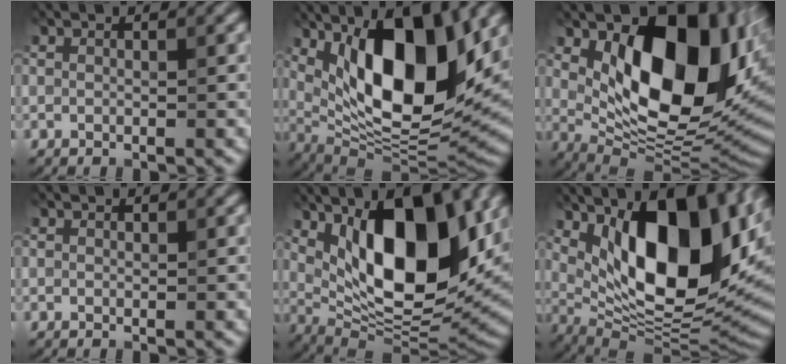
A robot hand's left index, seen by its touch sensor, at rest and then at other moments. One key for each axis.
{"total": 15.5, "fx": 4.9, "fy": 6.0, "fz": 13.5, "tx": -0.202, "ty": -0.008, "tz": 0.077}
{"total": 14.6, "fx": 3.6, "fy": 7.7, "fz": 11.9, "tx": -0.153, "ty": -0.016, "tz": 0.064}
{"total": 0.0}
{"total": 15.9, "fx": 4.8, "fy": 6.6, "fz": 13.6, "tx": -0.203, "ty": -0.003, "tz": 0.075}
{"total": 17.7, "fx": 5.3, "fy": 7.5, "fz": 15.2, "tx": -0.217, "ty": 0.002, "tz": 0.083}